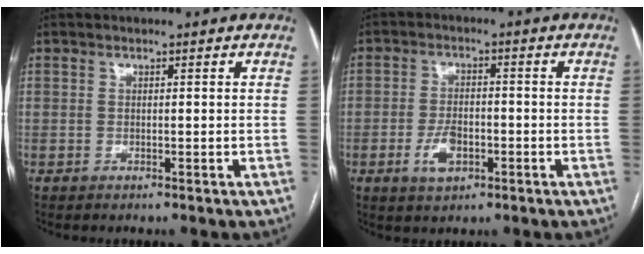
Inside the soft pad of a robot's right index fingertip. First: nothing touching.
{"total": 5.1, "force": [-2.0, 2.6, 3.9], "torque": [-0.078, 0.001, -0.032]}